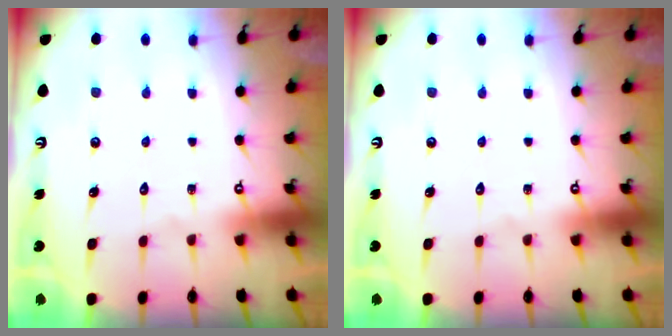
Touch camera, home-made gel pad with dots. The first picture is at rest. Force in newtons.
{"total": 0.0}